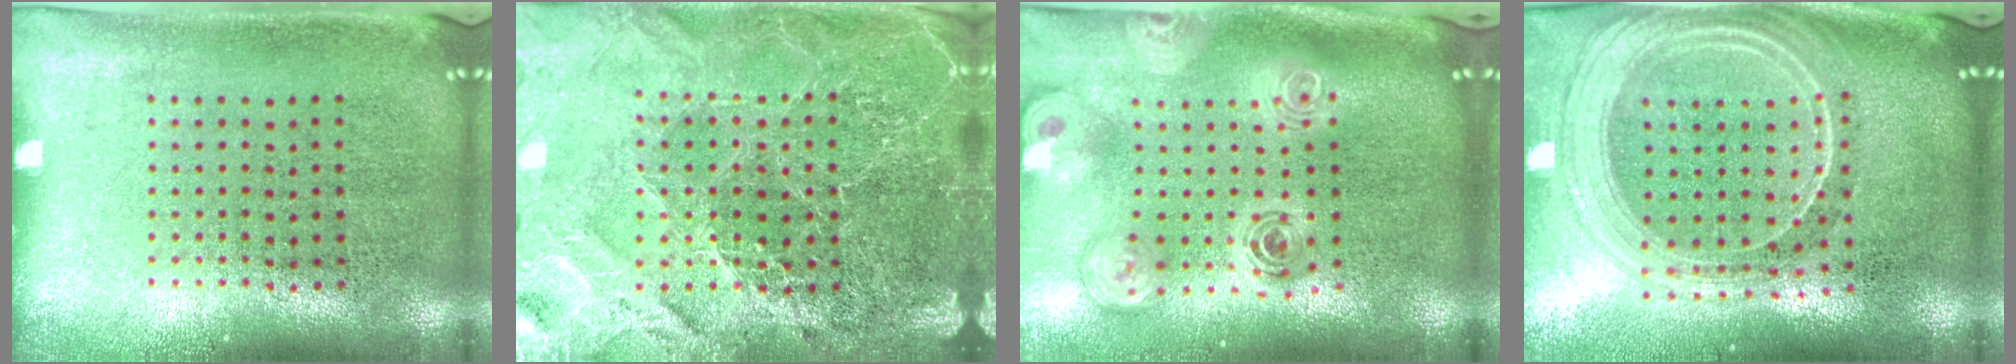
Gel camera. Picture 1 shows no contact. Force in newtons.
{"total": 4.7, "press": 4.3, "slide": 1.8}
{"total": 2.8, "press": 2.0, "slide": 2.0}
{"total": 2.2, "press": 2.0, "slide": 1.1}